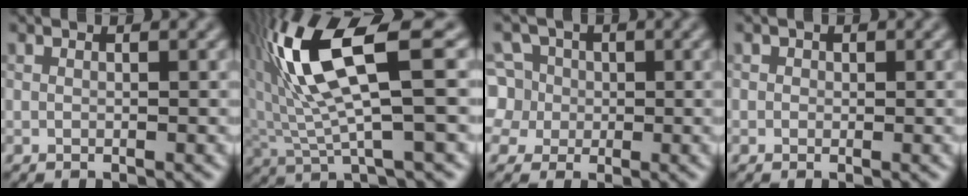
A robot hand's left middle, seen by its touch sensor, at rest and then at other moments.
{"total": 9.7, "force": [2.2, 2.5, 9.1], "torque": [-0.194, 0.012, 0.052]}
{"total": 5.9, "force": [1.3, 5.5, 1.8], "torque": [-0.043, 0.035, 0.010]}
{"total": 0.5, "force": [-0.1, 0.5, -0.2], "torque": [0.003, 0.002, 0.002]}